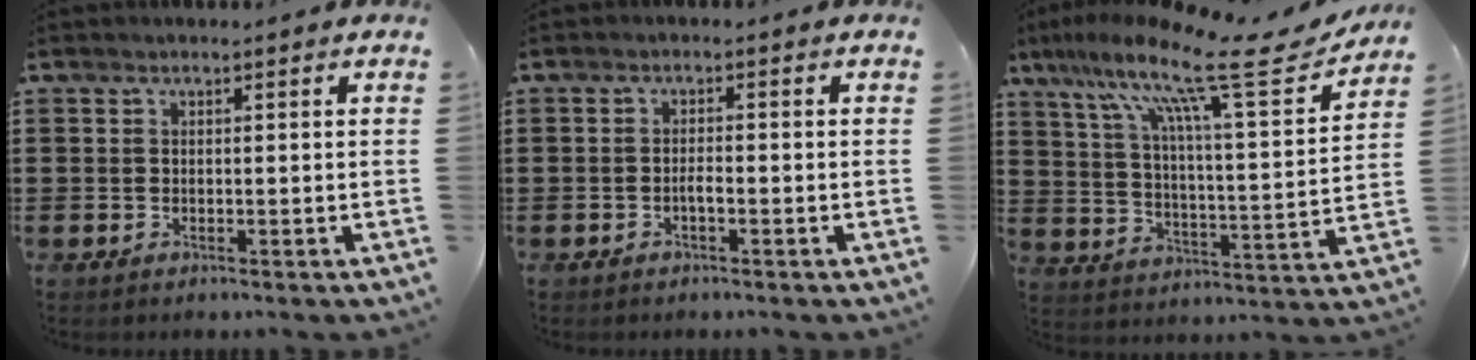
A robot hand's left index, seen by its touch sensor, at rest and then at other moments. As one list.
[{"total": 1.4, "force": [-0.7, 0.3, 1.1], "torque": [-0.023, -0.001, -0.013]}, {"total": 16.6, "force": [12.3, 2.0, 11.0], "torque": [-0.214, -0.071, 0.192]}]